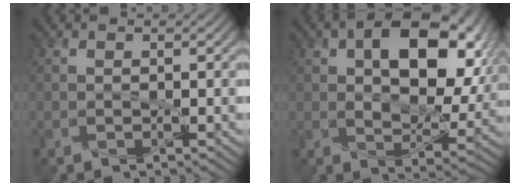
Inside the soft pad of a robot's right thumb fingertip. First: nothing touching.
{"total": 14.1, "force": [4.0, 8.0, 10.9], "torque": [-0.163, -0.002, 0.072]}